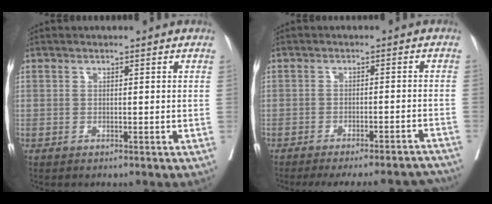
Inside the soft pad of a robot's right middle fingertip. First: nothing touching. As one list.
[{"total": 16.6, "force": [-15.6, 2.2, 5.4], "torque": [-0.064, -0.002, -0.187]}]